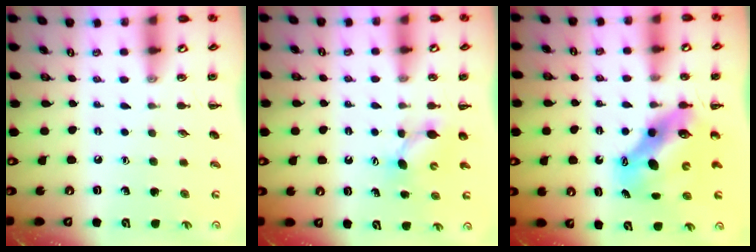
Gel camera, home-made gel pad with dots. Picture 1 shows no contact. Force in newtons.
{"total": 4.8, "press": 4.7, "slide": 1.1}
{"total": 8.9, "press": 8.6, "slide": 2.3}